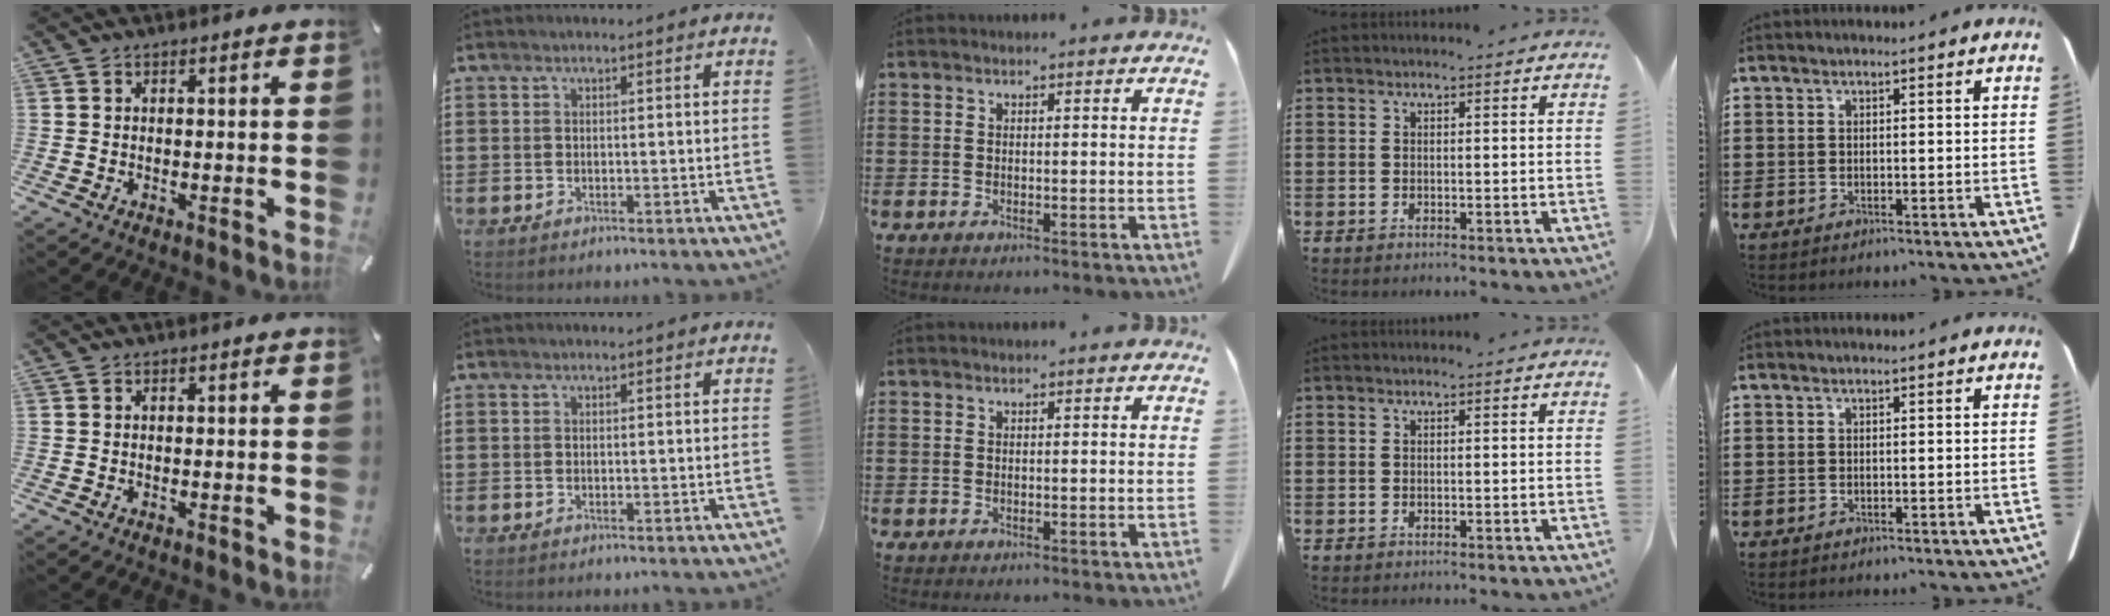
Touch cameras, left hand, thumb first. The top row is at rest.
{}